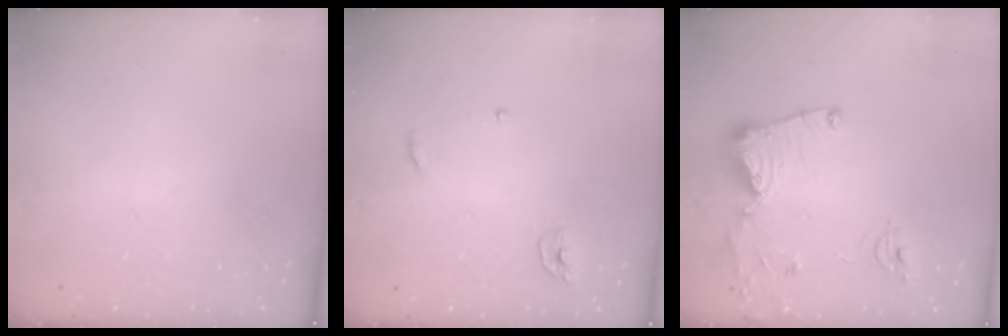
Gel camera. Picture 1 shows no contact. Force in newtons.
{"total": 3.8, "press": 3.8, "slide": 0.5}
{"total": 13.4, "press": 13.4, "slide": 1.5}